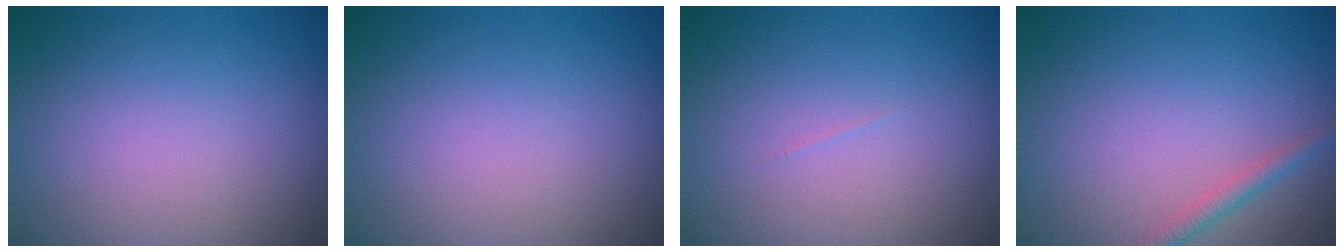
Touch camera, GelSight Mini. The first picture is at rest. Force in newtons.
{"total": 0.0}
{"total": 0.0}
{"total": 1.5, "press": 1.5, "slide": 0.0}